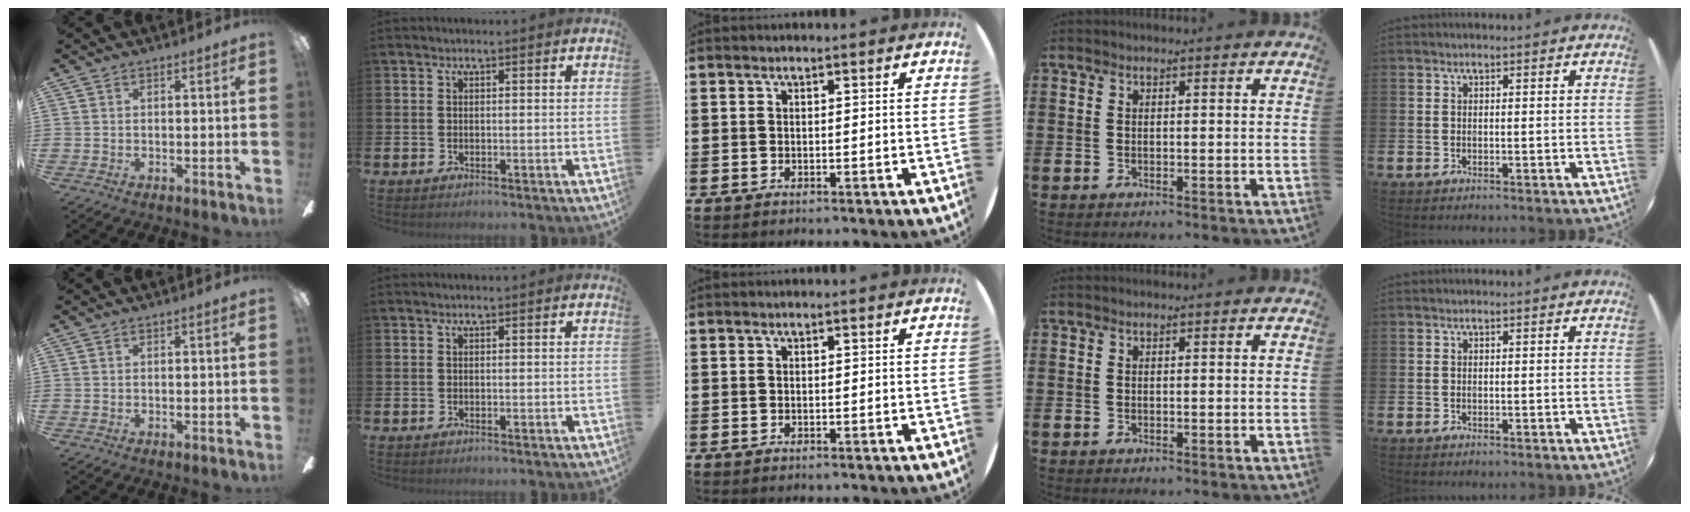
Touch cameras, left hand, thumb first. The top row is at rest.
{}